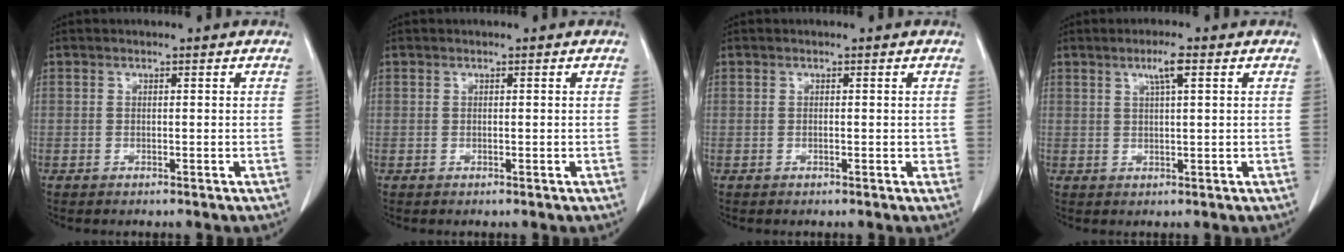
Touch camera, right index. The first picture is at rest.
{"total": 0.0}
{"total": 1.8, "force": [-0.1, 1.0, 1.4], "torque": [-0.025, 0.002, -0.001]}
{"total": 3.6, "force": [1.7, 0.5, 3.1], "torque": [-0.058, 0.003, 0.032]}